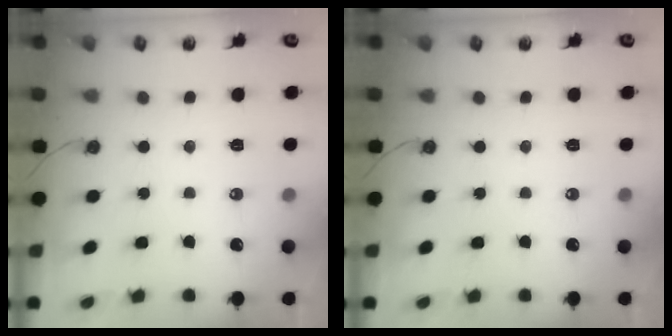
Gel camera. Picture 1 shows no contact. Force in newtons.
{"total": 0.0}